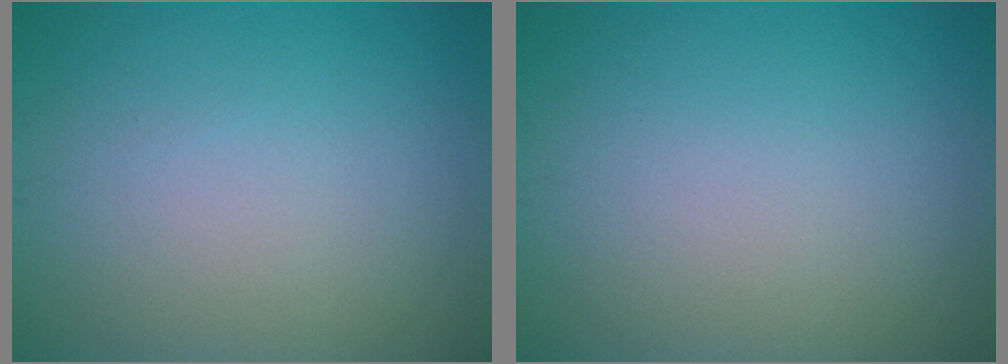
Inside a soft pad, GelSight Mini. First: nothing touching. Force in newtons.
{"total": 0.0}